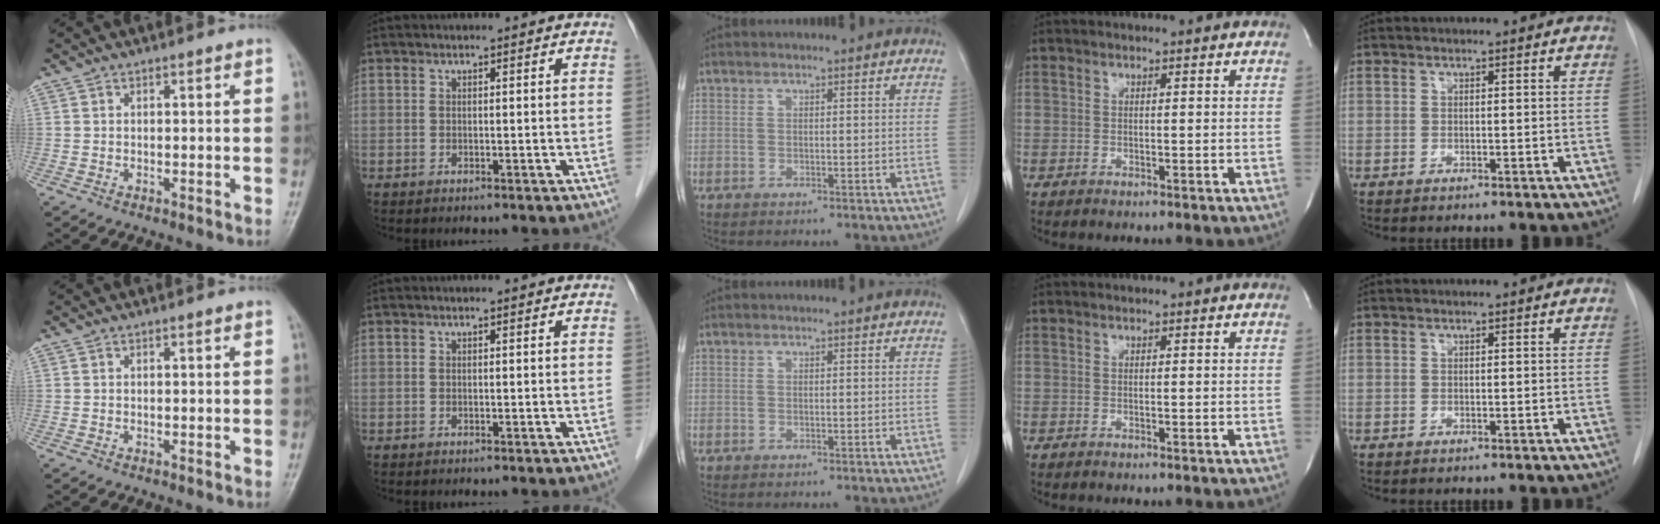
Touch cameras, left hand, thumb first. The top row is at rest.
{}